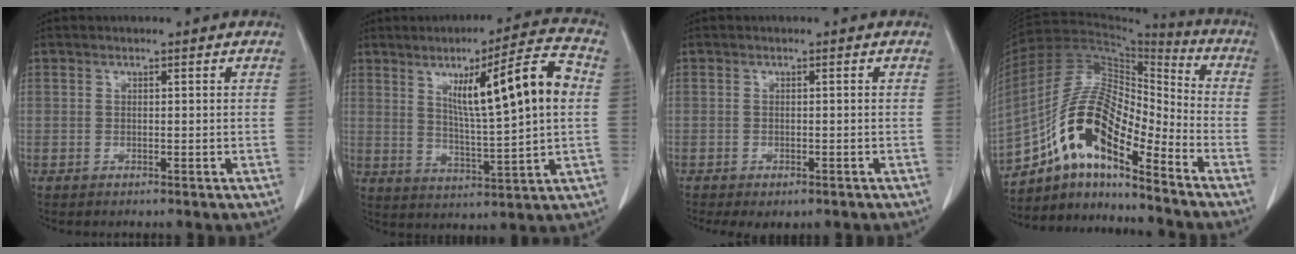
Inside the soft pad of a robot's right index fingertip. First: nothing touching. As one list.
[{"total": 14.3, "force": [3.4, 0.7, 13.9], "torque": [-0.214, 0.012, 0.055]}, {"total": 3.4, "force": [-2.4, 1.4, 2.0], "torque": [-0.024, -0.008, -0.029]}, {"total": 15.9, "force": [-9.9, 4.4, 11.6], "torque": [-0.226, 0.037, -0.175]}]